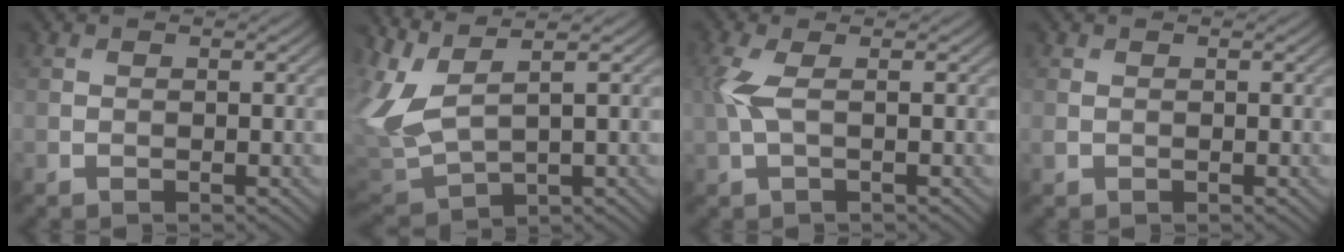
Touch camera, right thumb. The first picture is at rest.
{"total": 8.5, "force": [3.0, 3.0, 7.3], "torque": [-0.195, 0.004, 0.065]}
{"total": 3.3, "force": [0.4, 0.8, 3.2], "torque": [-0.081, 0.009, 0.004]}
{"total": 0.6, "force": [-0.1, 0.5, 0.3], "torque": [-0.008, -0.003, -0.001]}